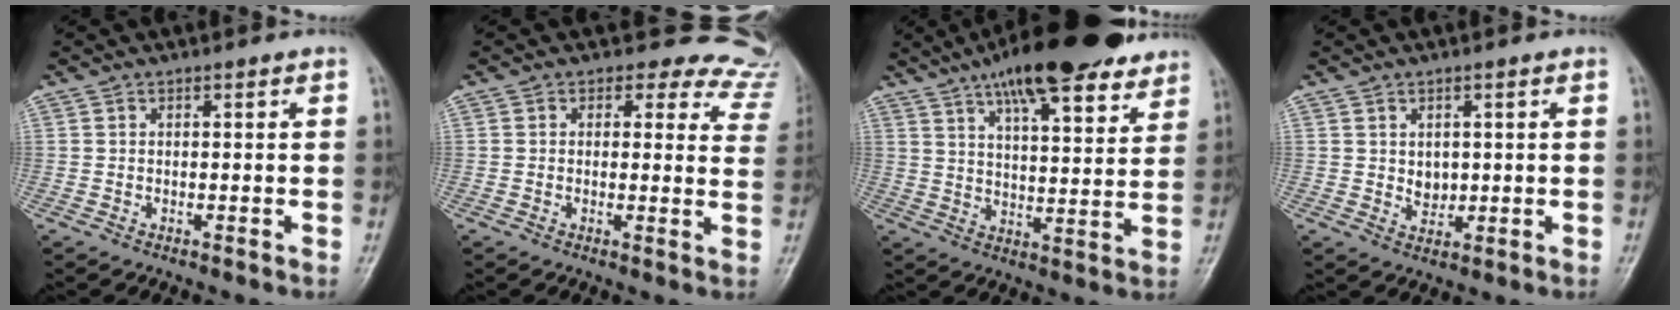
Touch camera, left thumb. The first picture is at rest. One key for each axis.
{"total": 11.7, "fx": 10.5, "fy": 5.0, "fz": 1.0, "tx": 0.048, "ty": -0.063, "tz": 0.078}
{"total": 20.6, "fx": 13.9, "fy": 6.3, "fz": 13.7, "tx": -0.181, "ty": -0.034, "tz": 0.209}
{"total": 3.0, "fx": 0.5, "fy": 2.4, "fz": 1.7, "tx": -0.015, "ty": -0.007, "tz": 0.014}